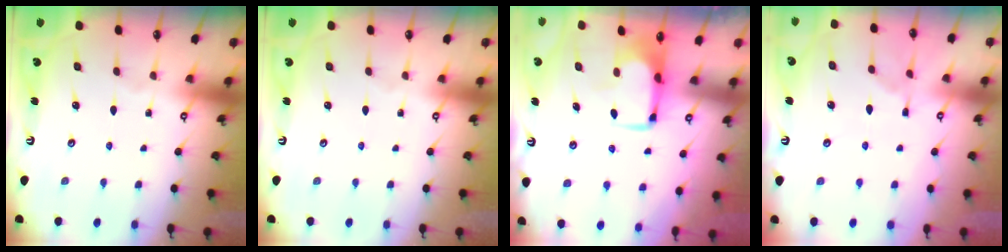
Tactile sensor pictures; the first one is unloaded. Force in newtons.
{"total": 0.0}
{"total": 1.8, "press": 1.7, "slide": 0.4}
{"total": 1.6, "press": 0.8, "slide": 1.4}